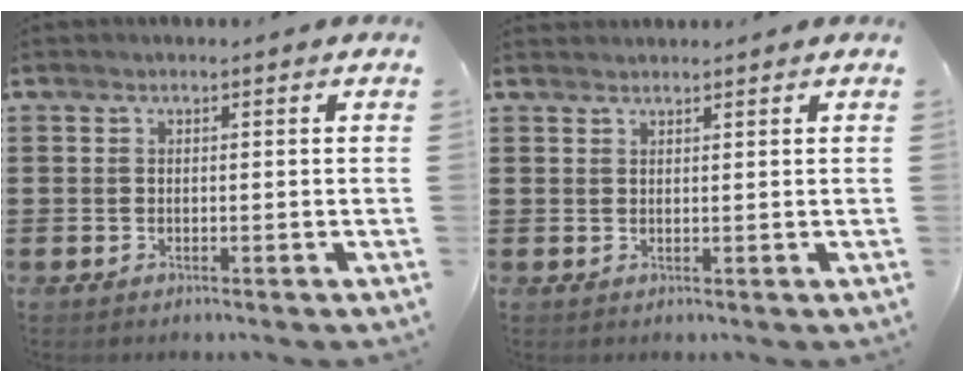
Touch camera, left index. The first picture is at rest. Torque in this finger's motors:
{"motor_torque": [1.05, -1.09, 0.06, 0.03]}